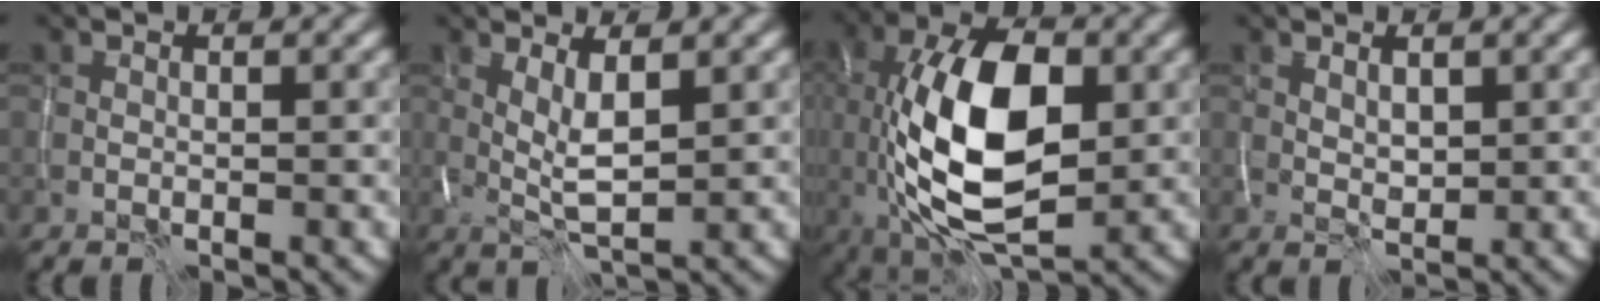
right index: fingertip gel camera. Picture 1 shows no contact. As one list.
[{"total": 3.3, "force": [0.7, 0.9, 3.1], "torque": [-0.061, -0.008, 0.017]}, {"total": 13.0, "force": [-0.5, 6.4, 11.3], "torque": [-0.201, 0.003, -0.014]}, {"total": 1.7, "force": [0.7, 0.7, 1.3], "torque": [-0.027, -0.004, 0.016]}]